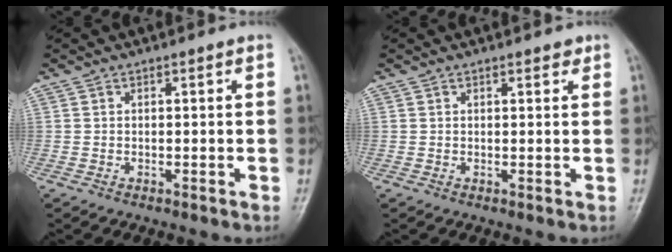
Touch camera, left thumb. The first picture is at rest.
{"total": 2.0, "force": [1.2, 1.1, 1.2], "torque": [-0.001, -0.004, 0.014]}